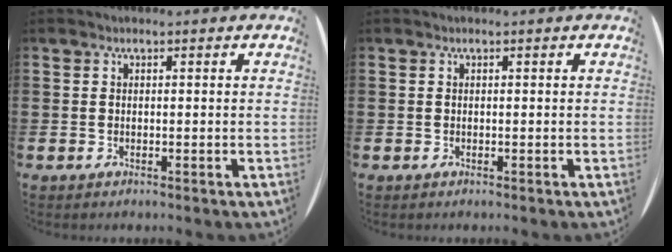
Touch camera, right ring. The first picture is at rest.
{"total": 0.0}